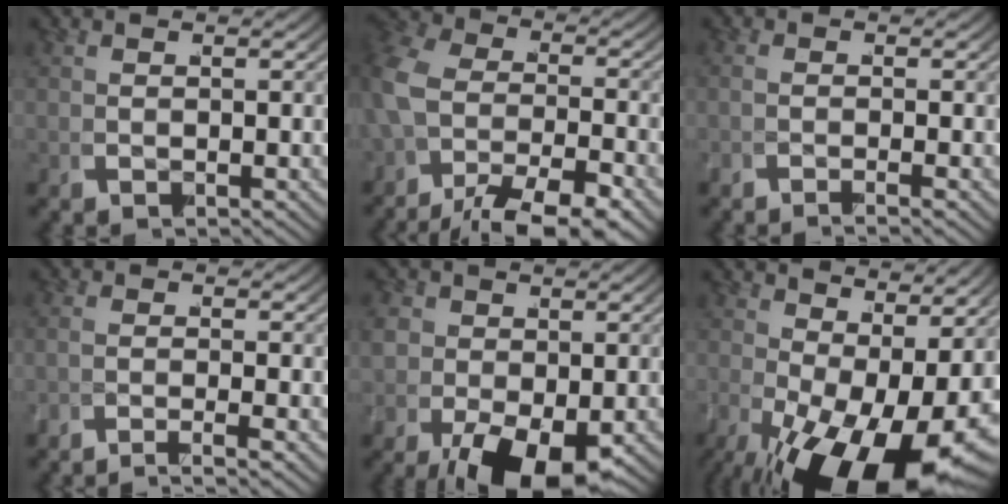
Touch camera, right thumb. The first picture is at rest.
{"total": 7.5, "force": [-3.8, 4.5, 4.6], "torque": [-0.073, -0.022, -0.056]}
{"total": 0.8, "force": [-0.7, -0.5, 0.1], "torque": [-0.004, 0.006, -0.019]}
{"total": 2.2, "force": [-2.0, -0.8, 0.5], "torque": [-0.009, 0.001, -0.039]}
{"total": 7.0, "force": [-1.7, 4.9, 4.7], "torque": [-0.097, -0.044, -0.010]}
{"total": 11.7, "force": [-2.4, 6.1, 9.6], "torque": [-0.146, -0.050, -0.009]}